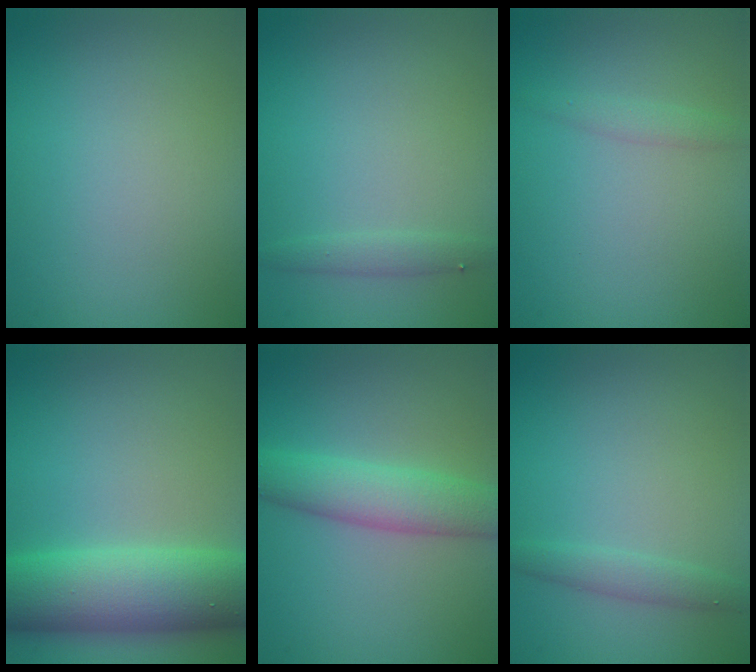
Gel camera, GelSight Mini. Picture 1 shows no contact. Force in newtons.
{"total": 0.7, "press": 0.7, "slide": 0.1}
{"total": 1.0, "press": 1.0, "slide": 0.0}
{"total": 9.8, "press": 9.8, "slide": 0.3}
{"total": 4.7, "press": 4.7, "slide": 0.2}
{"total": 1.6, "press": 1.6, "slide": 0.1}